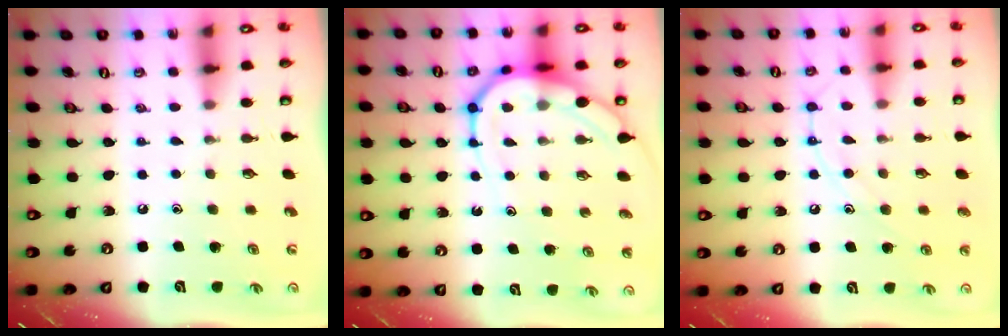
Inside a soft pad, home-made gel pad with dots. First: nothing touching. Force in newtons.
{"total": 10.4, "press": 10.3, "slide": 1.0}
{"total": 10.8, "press": 10.7, "slide": 0.9}